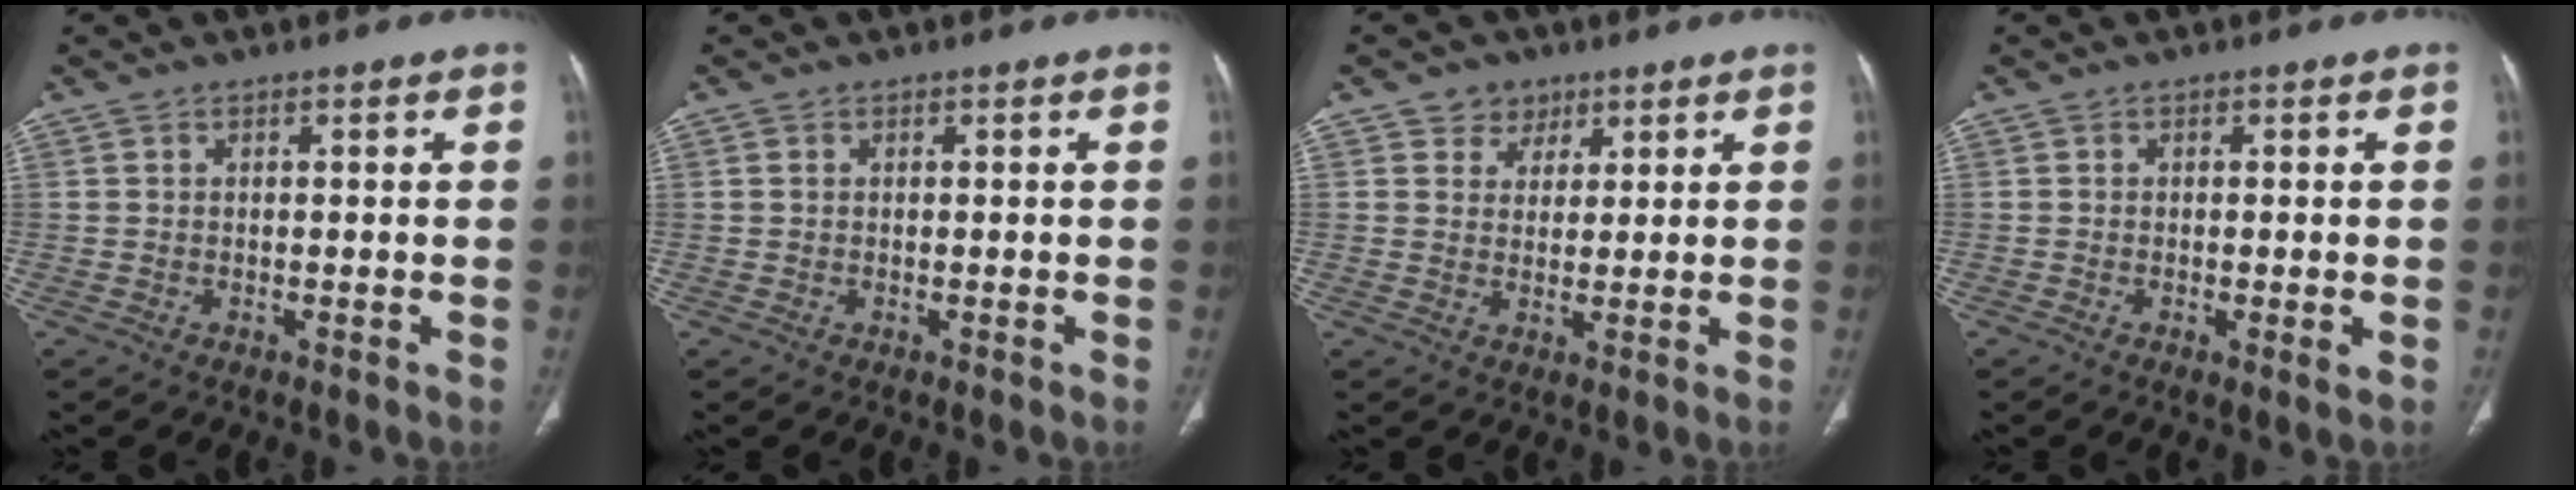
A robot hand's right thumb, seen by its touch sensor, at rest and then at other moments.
{"total": 0.0}
{"total": 4.4, "force": [2.5, 3.6, 0.6], "torque": [0.013, -0.011, 0.037]}
{"total": 1.9, "force": [-0.4, 0.3, 1.8], "torque": [-0.032, -0.007, -0.009]}